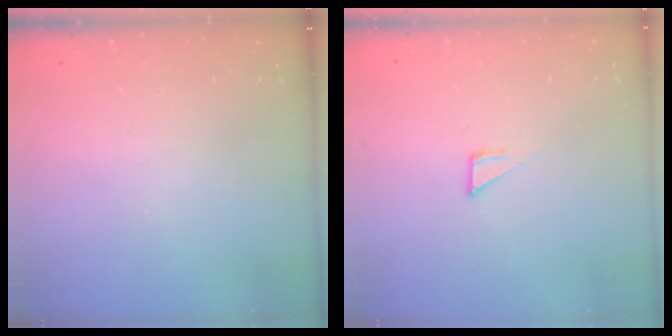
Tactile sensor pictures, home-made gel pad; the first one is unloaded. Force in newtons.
{"total": 2.7, "press": 2.7, "slide": 0.2}